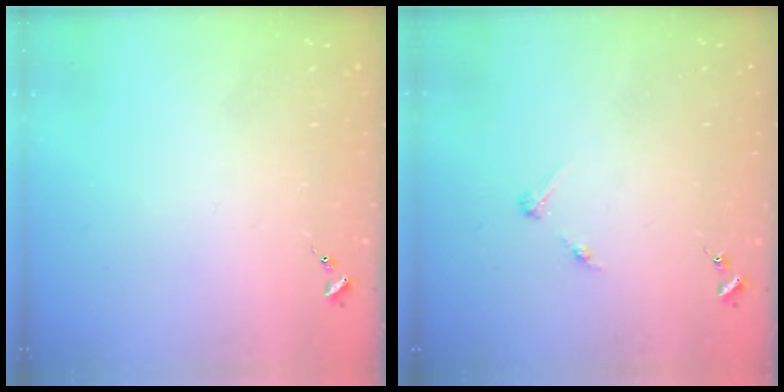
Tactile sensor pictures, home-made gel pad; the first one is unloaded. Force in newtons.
{"total": 3.2, "press": 3.1, "slide": 0.4}